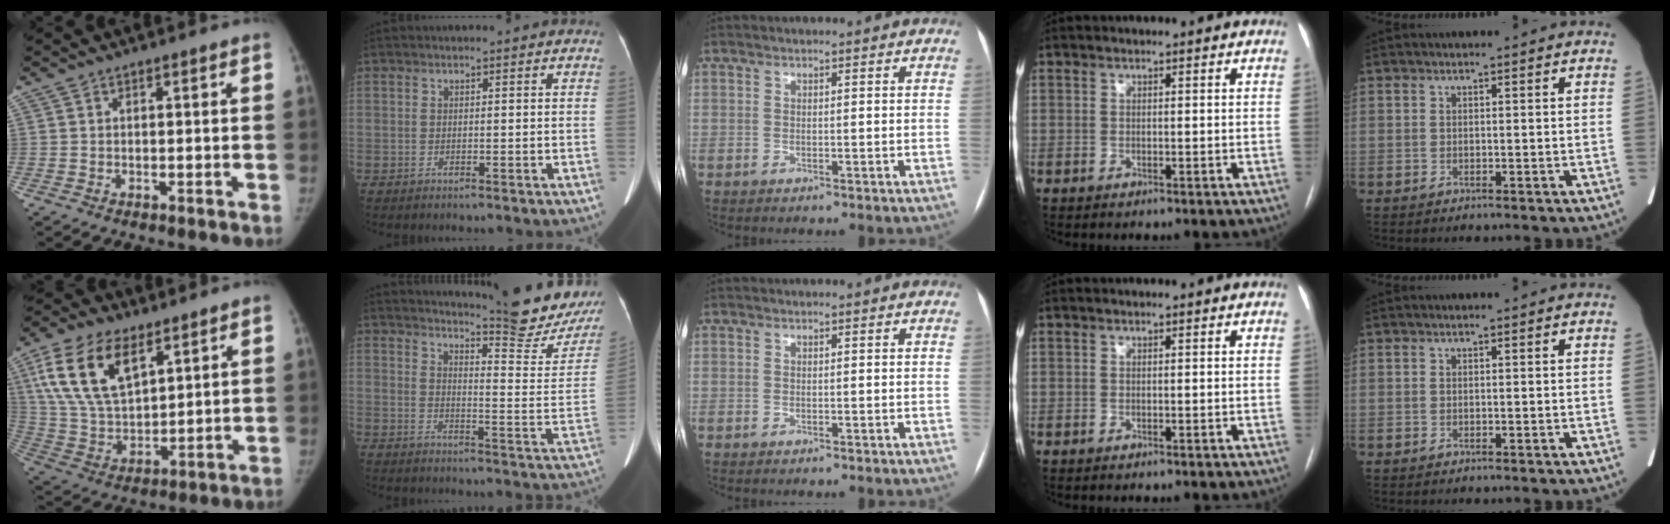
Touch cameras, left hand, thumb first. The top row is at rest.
{"thumb": {"total": 17.2, "force": [8.2, 9.0, 12.0], "torque": [-0.210, -0.025, 0.163]}, "index": {"total": 17.9, "force": [16.7, -0.4, 6.4], "torque": [-0.097, -0.102, 0.202]}}